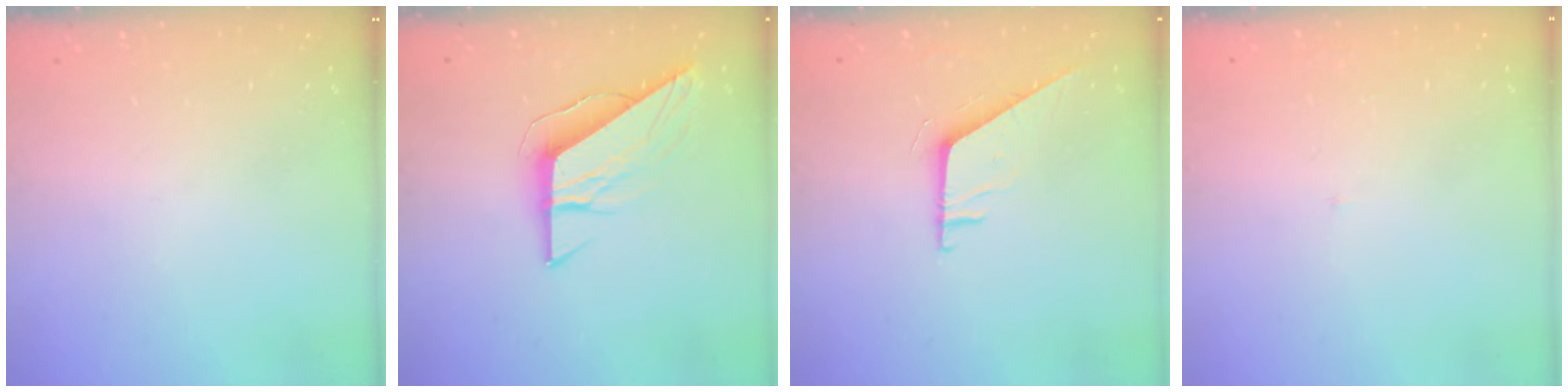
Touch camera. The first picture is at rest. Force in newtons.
{"total": 11.1, "press": 11.0, "slide": 1.2}
{"total": 5.4, "press": 5.4, "slide": 0.5}
{"total": 2.0, "press": 2.0, "slide": 0.1}